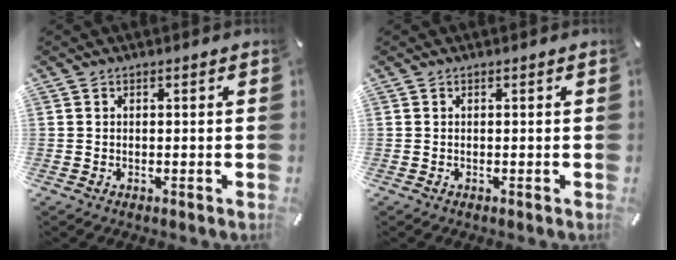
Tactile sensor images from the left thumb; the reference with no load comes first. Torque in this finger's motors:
{"motor_torque": [-0.32, -0.30, -0.16, -0.02, 0.07]}